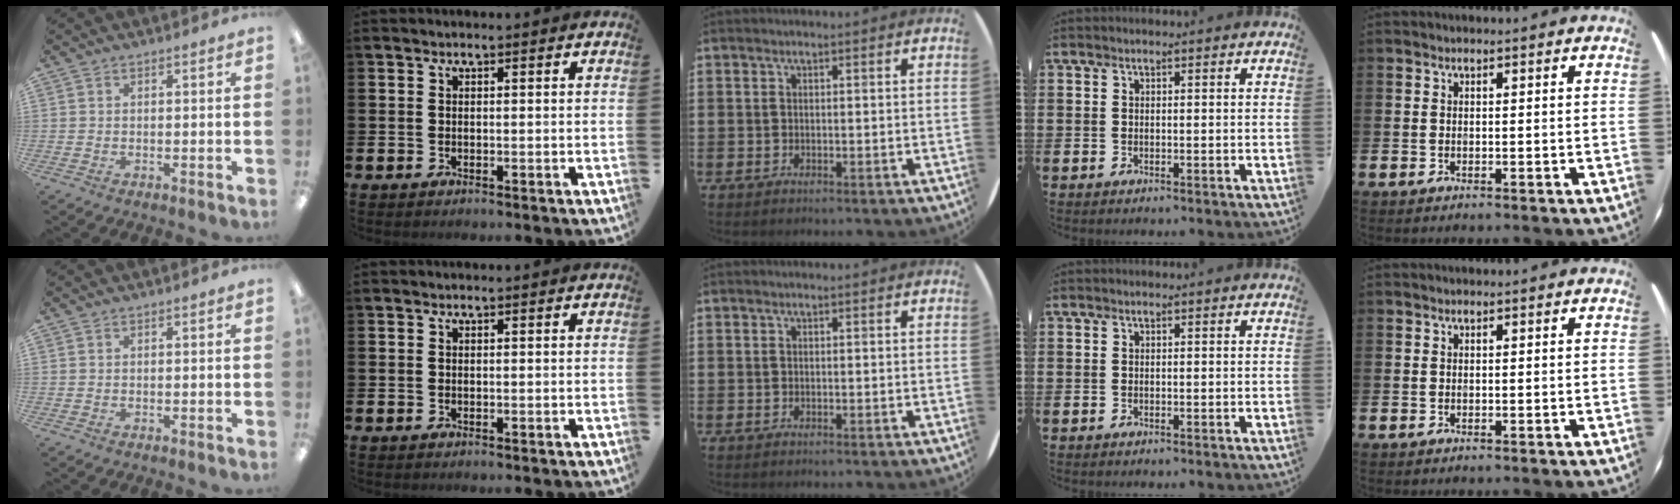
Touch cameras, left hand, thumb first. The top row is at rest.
{}